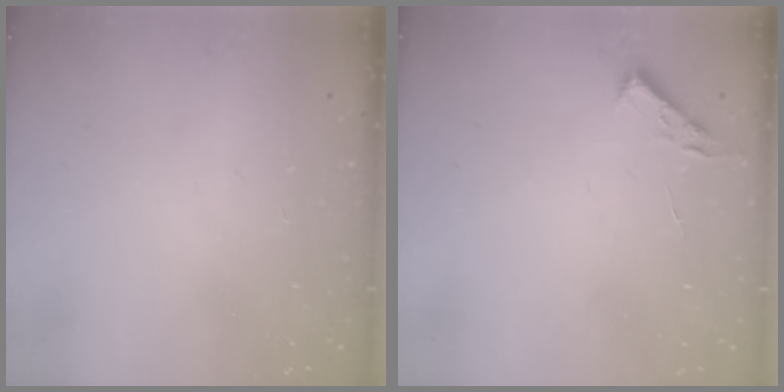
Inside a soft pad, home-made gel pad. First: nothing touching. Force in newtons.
{"total": 2.7, "press": 2.7, "slide": 0.4}